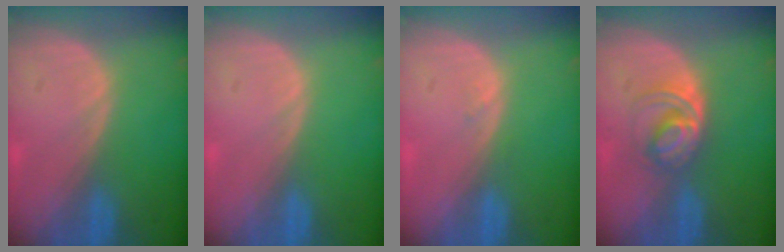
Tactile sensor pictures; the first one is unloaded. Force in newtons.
{"total": 0.0}
{"total": 0.7, "press": 0.6, "slide": 0.3}
{"total": 5.1, "press": 5.0, "slide": 1.3}